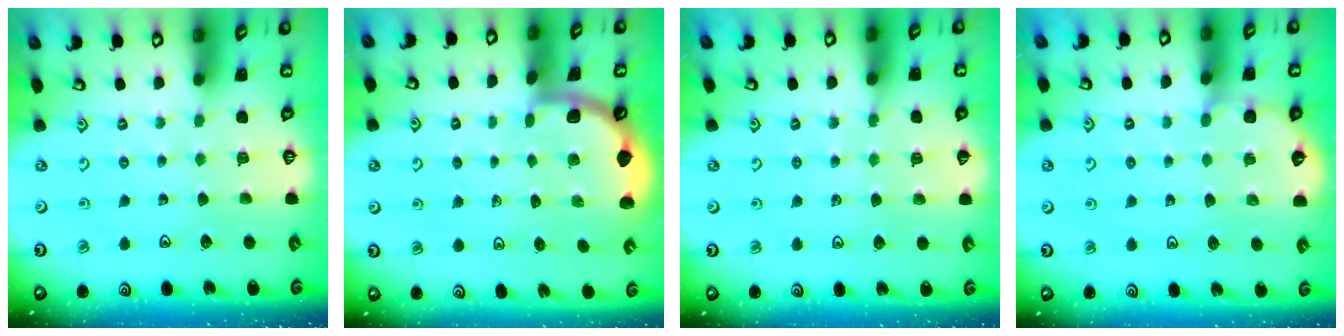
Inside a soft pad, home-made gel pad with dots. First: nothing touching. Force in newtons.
{"total": 1.8, "press": 1.8, "slide": 0.0}
{"total": 5.3, "press": 5.1, "slide": 1.3}
{"total": 4.9, "press": 4.9, "slide": 0.5}